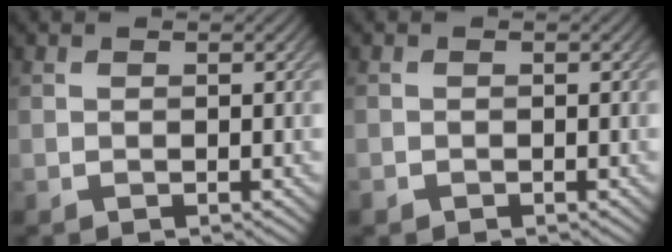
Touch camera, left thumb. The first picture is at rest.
{"total": 0.7, "force": [-0.6, 0.4, 0.1], "torque": [-0.004, -0.005, -0.011]}